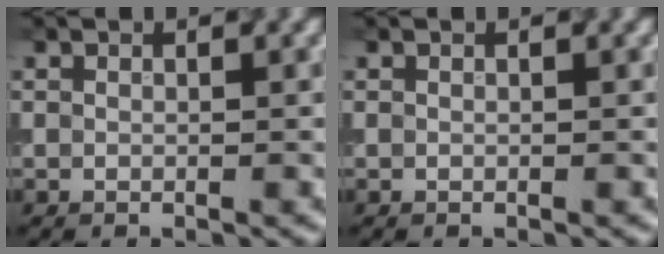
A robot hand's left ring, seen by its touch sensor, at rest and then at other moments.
{"total": 0.0}